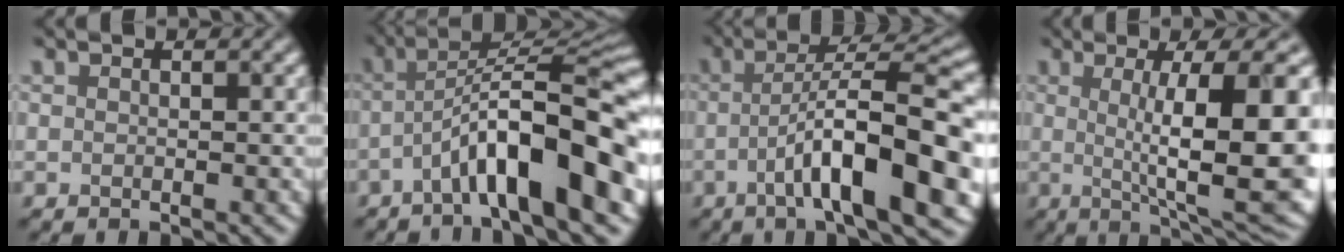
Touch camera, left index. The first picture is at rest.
{"total": 10.9, "force": [-4.3, 2.2, 9.8], "torque": [-0.152, 0.021, -0.058]}
{"total": 11.9, "force": [-3.1, 2.5, 11.2], "torque": [-0.163, 0.011, -0.033]}
{"total": 12.4, "force": [0.0, 2.5, 12.1], "torque": [-0.162, 0.006, 0.019]}